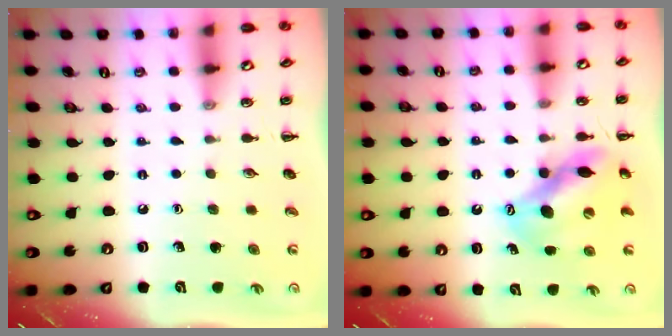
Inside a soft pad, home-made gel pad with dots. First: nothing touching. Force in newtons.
{"total": 12.4, "press": 12.0, "slide": 3.1}